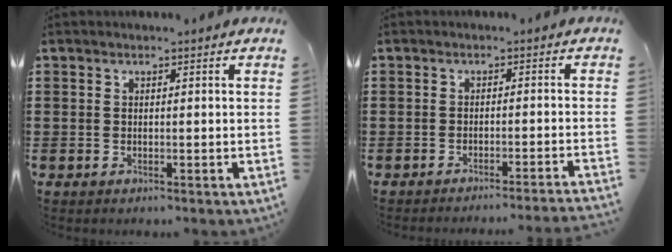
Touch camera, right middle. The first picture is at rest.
{"total": 1.9, "force": [-1.7, -0.5, 0.5], "torque": [-0.009, 0.002, -0.036]}